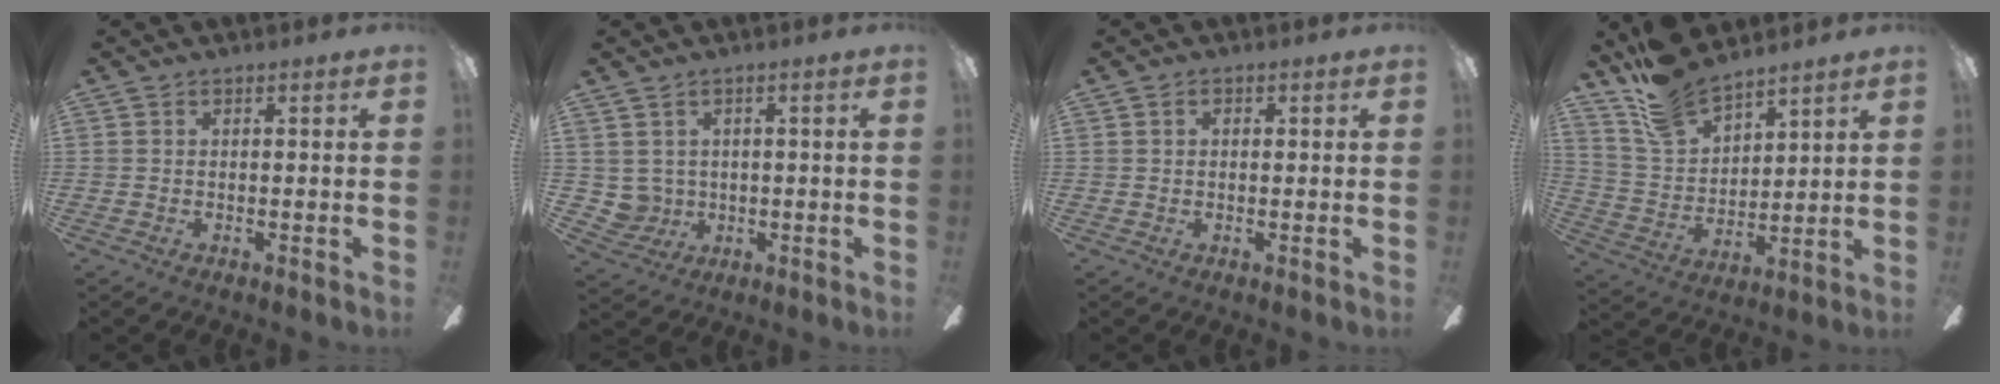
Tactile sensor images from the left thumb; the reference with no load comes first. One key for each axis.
{"total": 4.0, "fx": 1.4, "fy": 3.8, "fz": 0.1, "tx": -0.027, "ty": -0.003, "tz": 0.028}
{"total": 1.0, "fx": 0.3, "fy": 0.7, "fz": 0.6, "tx": -0.011, "ty": 0.005, "tz": 0.005}
{"total": 12.6, "fx": 10.9, "fy": 4.8, "fz": 4.1, "tx": -0.106, "ty": -0.063, "tz": 0.210}